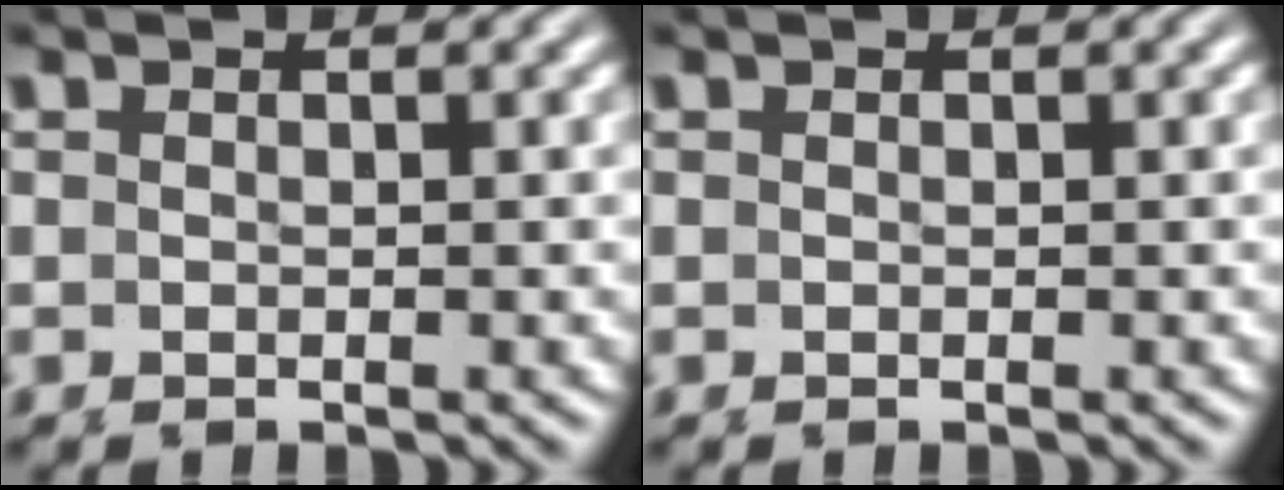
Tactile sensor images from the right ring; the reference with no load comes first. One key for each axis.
{"total": 0.0}